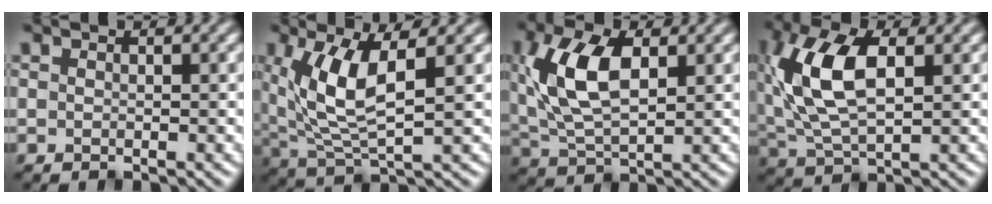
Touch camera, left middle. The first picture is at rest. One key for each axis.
{"total": 6.7, "fx": 1.9, "fy": 2.4, "fz": 6.0, "tx": -0.136, "ty": -0.008, "tz": 0.040}
{"total": 8.2, "fx": 2.1, "fy": 4.3, "fz": 6.7, "tx": -0.153, "ty": 0.012, "tz": 0.034}
{"total": 9.0, "fx": 2.0, "fy": 4.5, "fz": 7.6, "tx": -0.170, "ty": 0.016, "tz": 0.032}